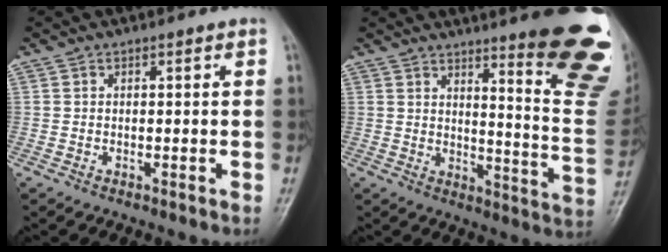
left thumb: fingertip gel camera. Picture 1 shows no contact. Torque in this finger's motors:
{"motor_torque": [3.12, 1.37, 1.45, -1.32, 0.38]}